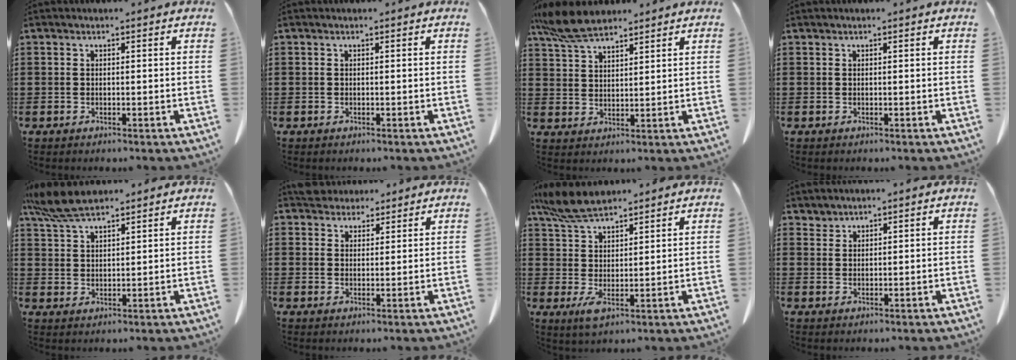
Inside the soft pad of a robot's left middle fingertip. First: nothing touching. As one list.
[{"total": 0.0}, {"total": 7.1, "force": [5.8, 2.1, 3.6], "torque": [-0.088, -0.006, 0.111]}, {"total": 0.0}, {"total": 6.8, "force": [5.5, 1.6, 3.7], "torque": [-0.086, -0.007, 0.105]}, {"total": 3.8, "force": [3.5, 1.4, 0.4], "torque": [-0.012, -0.006, 0.068]}, {"total": 8.1, "force": [4.1, 2.5, 6.6], "torque": [-0.149, -0.022, 0.081]}, {"total": 1.4, "force": [1.4, 0.2, -0.1], "torque": [-0.003, 0.001, 0.029]}]